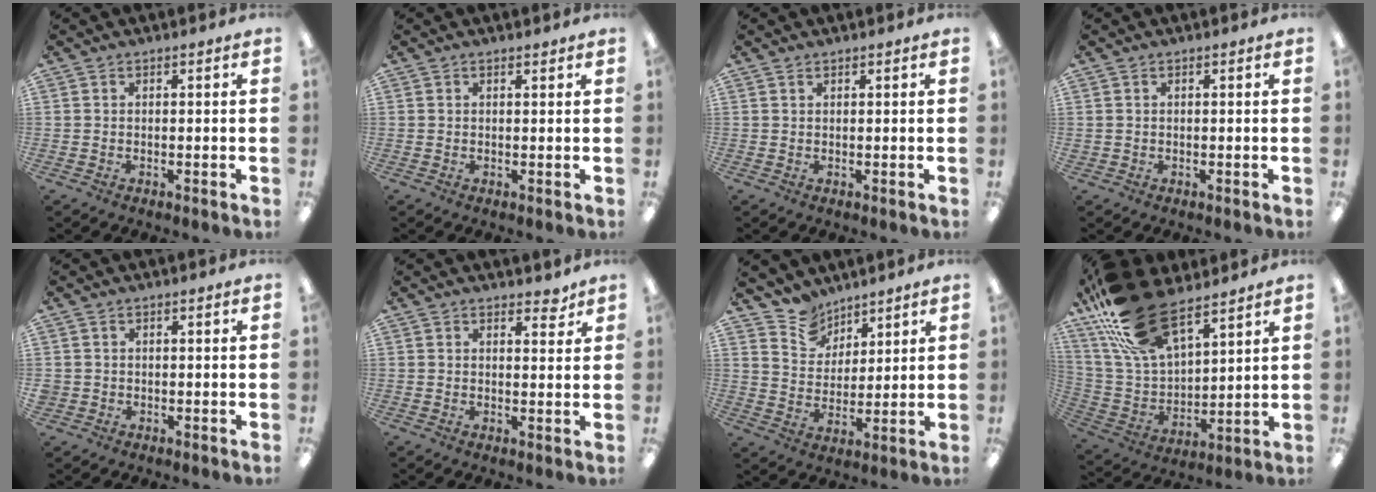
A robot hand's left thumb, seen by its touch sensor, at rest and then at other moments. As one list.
[{"total": 0.9, "force": [0.8, 0.1, 0.4], "torque": [-0.009, -0.001, 0.015]}, {"total": 0.7, "force": [0.6, 0.2, 0.3], "torque": [-0.007, 0.000, 0.011]}, {"total": 0.5, "force": [0.3, 0.4, 0.1], "torque": [-0.002, 0.003, 0.006]}, {"total": 1.2, "force": [0.2, 1.2, 0.1], "torque": [-0.003, 0.004, 0.001]}, {"total": 3.0, "force": [2.5, 1.1, 1.2], "torque": [0.006, -0.017, 0.039]}, {"total": 8.7, "force": [7.3, 4.8, 0.1], "torque": [-0.029, -0.053, 0.142]}, {"total": 21.5, "force": [15.1, 9.7, 11.9], "torque": [-0.272, -0.075, 0.277]}]